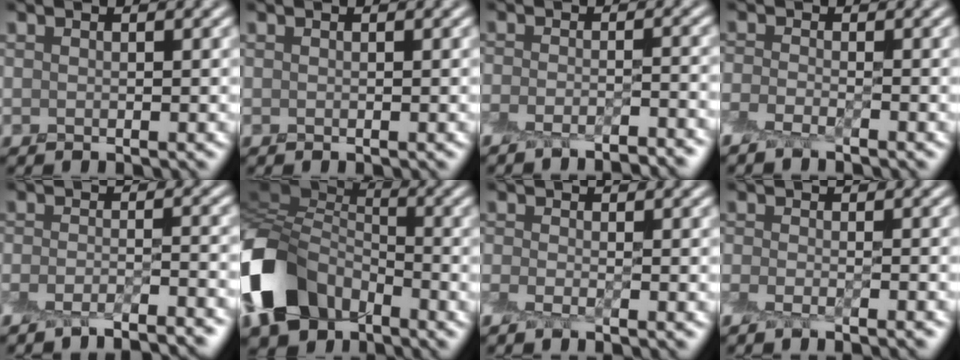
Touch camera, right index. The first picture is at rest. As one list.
[{"total": 0.0}, {"total": 4.7, "force": [-4.5, 0.5, 1.3], "torque": [-0.023, -0.002, -0.069]}, {"total": 1.8, "force": [-1.7, 0.2, 0.5], "torque": [-0.014, -0.003, -0.044]}, {"total": 5.9, "force": [-5.5, 0.8, 2.0], "torque": [-0.034, -0.005, -0.086]}, {"total": 12.5, "force": [-5.2, 8.7, 7.3], "torque": [-0.181, -0.015, -0.111]}, {"total": 1.8, "force": [-1.7, 0.1, 0.6], "torque": [-0.014, -0.004, -0.039]}, {"total": 2.8, "force": [-2.6, 0.1, 0.9], "torque": [-0.019, -0.006, -0.049]}]